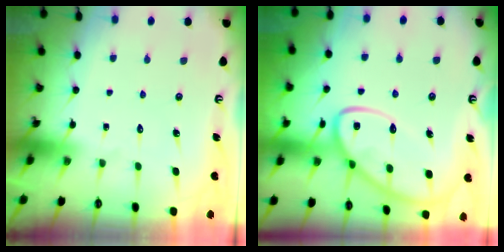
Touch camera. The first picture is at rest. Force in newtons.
{"total": 11.5, "press": 11.4, "slide": 1.3}